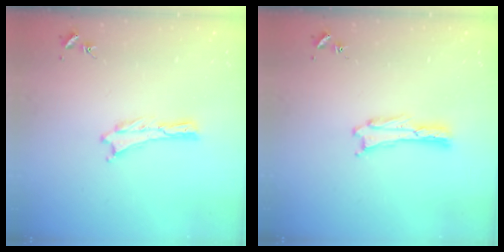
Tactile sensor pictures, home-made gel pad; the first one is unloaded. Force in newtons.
{"total": 0.0}